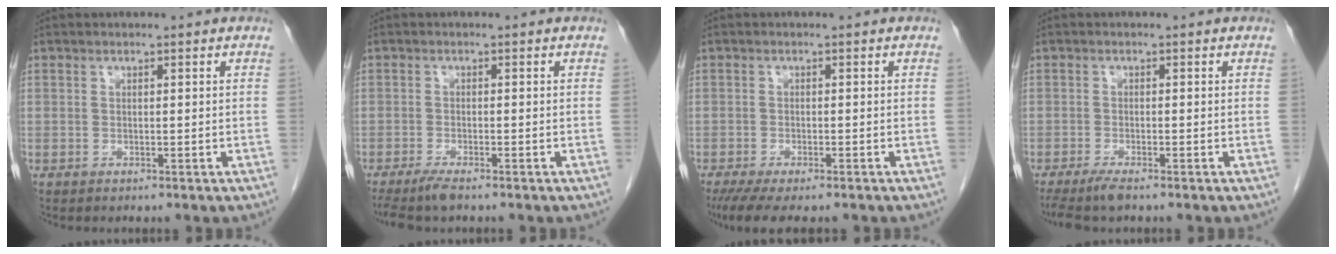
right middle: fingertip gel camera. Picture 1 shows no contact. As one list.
[{"total": 3.7, "force": [-3.0, 0.2, 2.2], "torque": [-0.042, -0.009, -0.054]}, {"total": 7.8, "force": [-6.1, 1.8, 4.5], "torque": [-0.065, -0.016, -0.095]}, {"total": 3.4, "force": [-2.7, 0.1, 2.1], "torque": [-0.040, -0.009, -0.050]}]